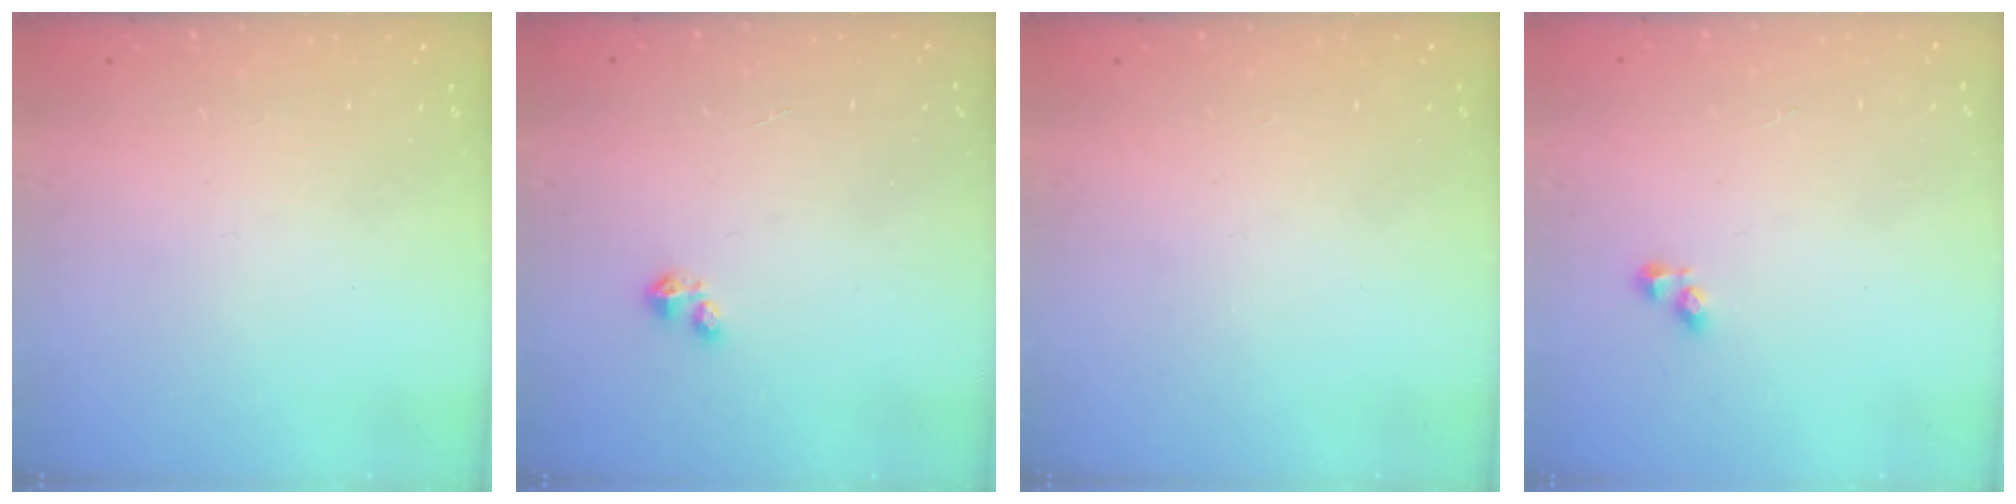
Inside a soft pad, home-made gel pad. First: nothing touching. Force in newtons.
{"total": 2.4, "press": 2.4, "slide": 0.3}
{"total": 0.0}
{"total": 2.4, "press": 2.3, "slide": 0.6}